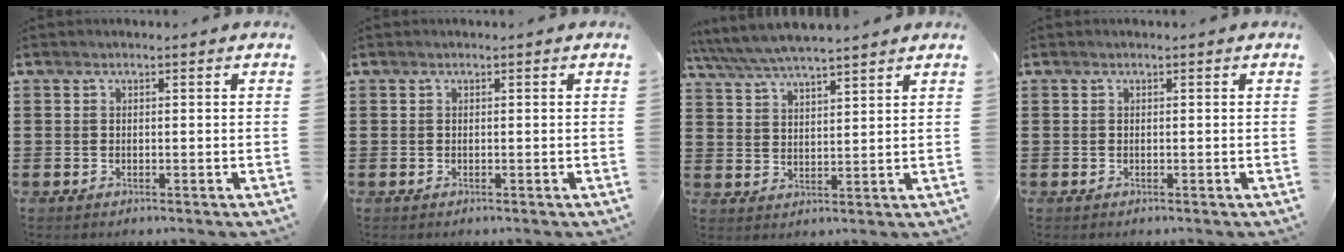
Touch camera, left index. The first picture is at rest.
{"total": 0.0}
{"total": 5.0, "force": [4.7, 0.4, 1.6], "torque": [-0.050, -0.019, 0.083]}
{"total": 0.0}